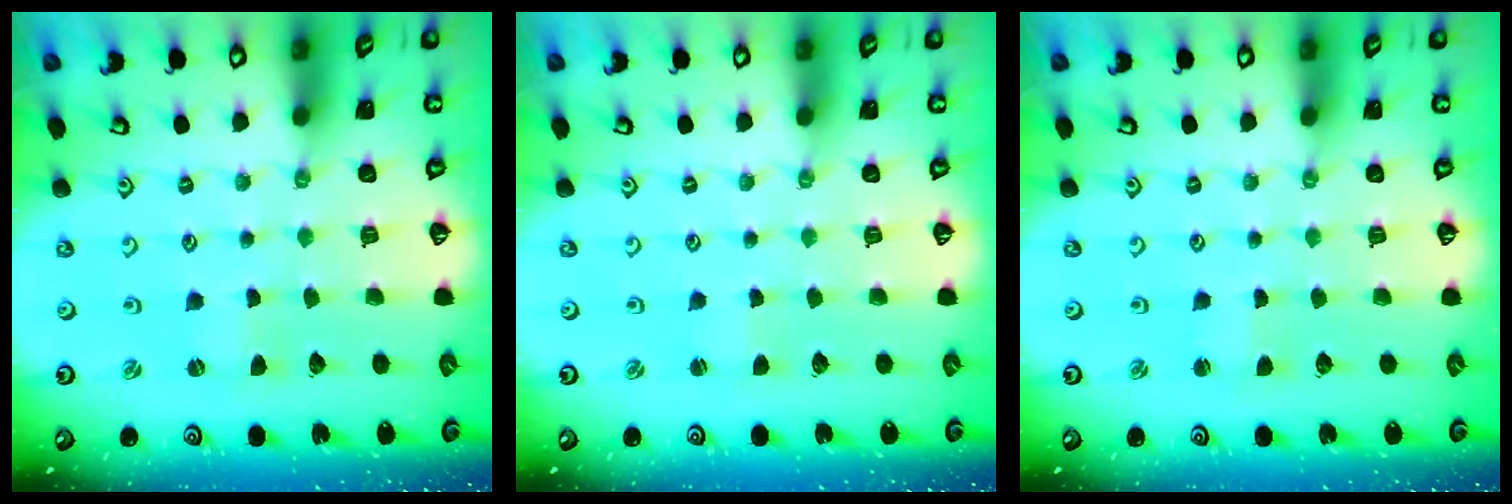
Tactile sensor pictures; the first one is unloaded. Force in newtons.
{"total": 1.6, "press": 1.6, "slide": 0.3}
{"total": 1.4, "press": 1.4, "slide": 0.2}